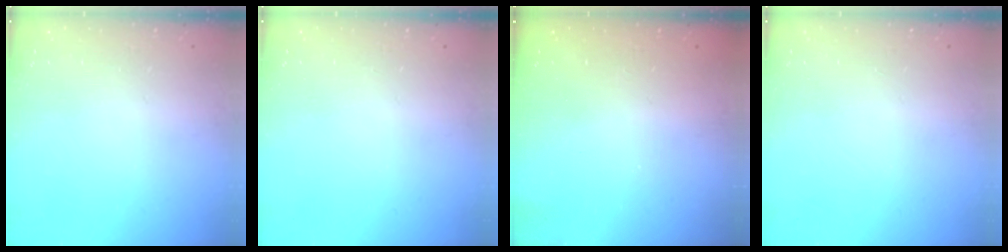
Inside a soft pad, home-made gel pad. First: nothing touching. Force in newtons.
{"total": 0.0}
{"total": 2.5, "press": 2.4, "slide": 0.8}
{"total": 0.0}